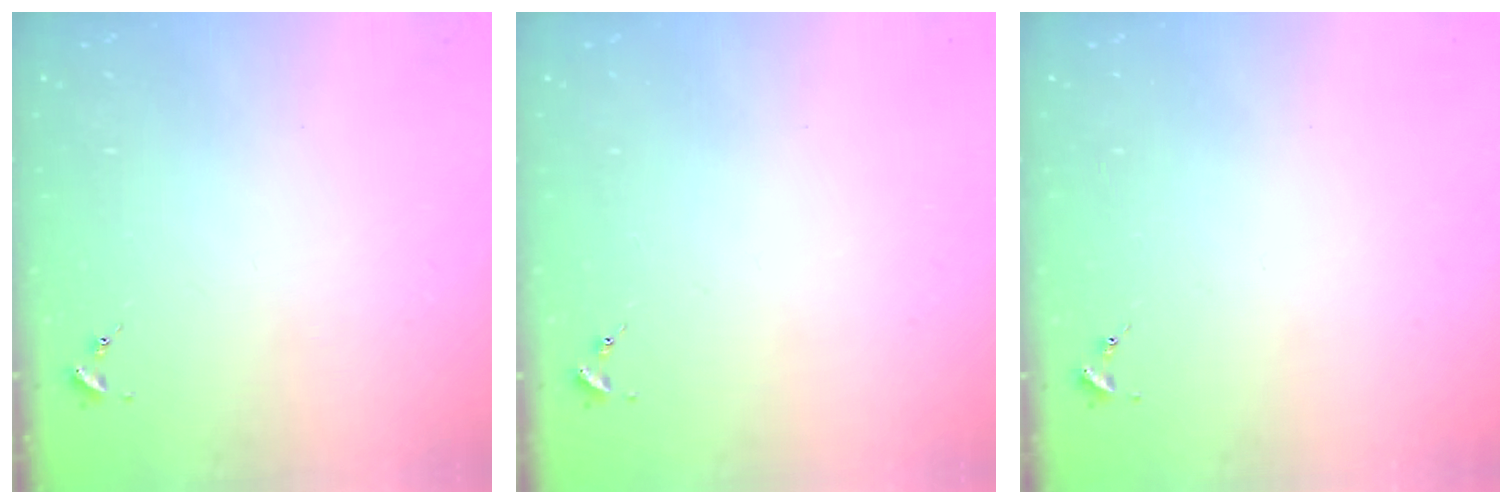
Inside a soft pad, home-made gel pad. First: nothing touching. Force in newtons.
{"total": 0.0}
{"total": 0.0}